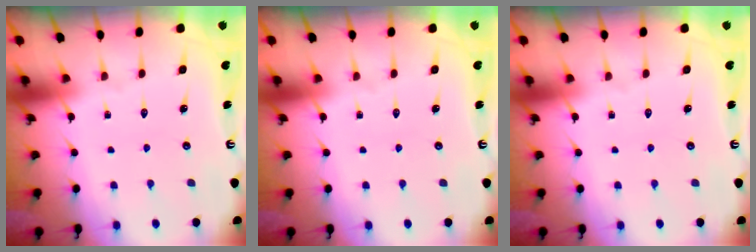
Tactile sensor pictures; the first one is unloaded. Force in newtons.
{"total": 0.0}
{"total": 0.0}